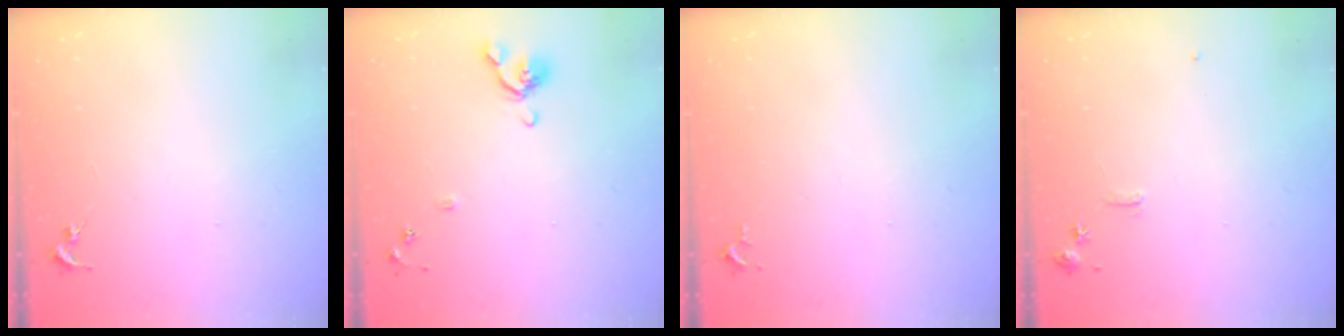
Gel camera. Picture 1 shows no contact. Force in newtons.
{"total": 7.9, "press": 7.7, "slide": 1.4}
{"total": 2.6, "press": 2.6, "slide": 0.4}
{"total": 6.2, "press": 6.2, "slide": 0.8}